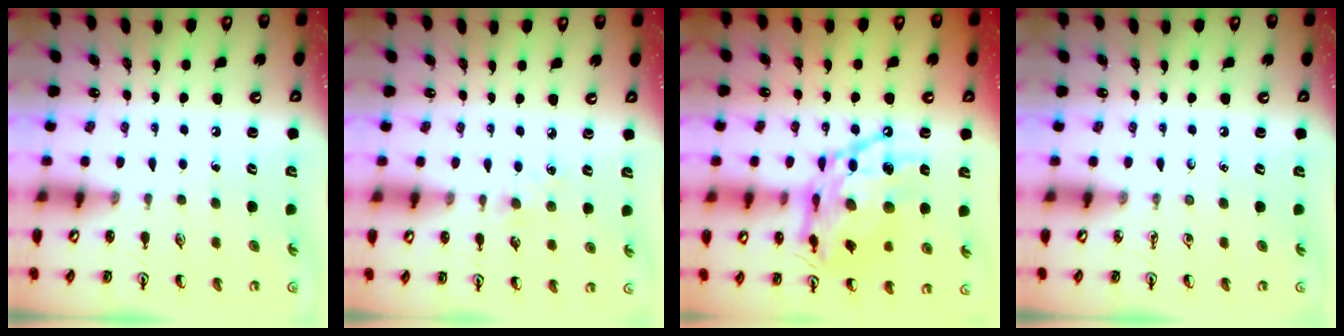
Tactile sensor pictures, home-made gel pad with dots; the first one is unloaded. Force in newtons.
{"total": 3.0, "press": 2.9, "slide": 0.4}
{"total": 18.8, "press": 18.7, "slide": 1.9}
{"total": 0.0}